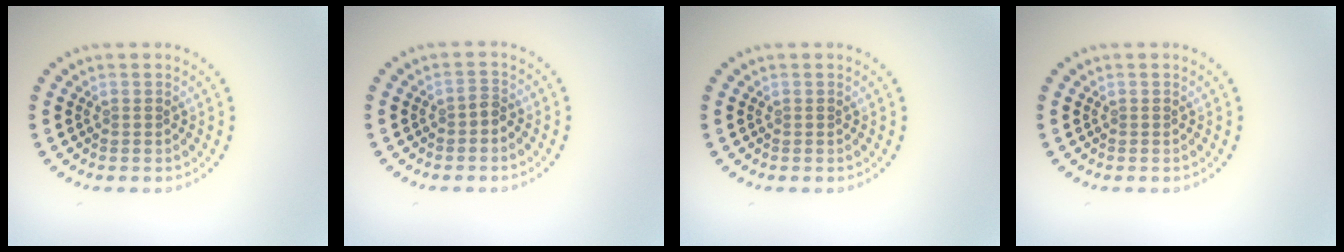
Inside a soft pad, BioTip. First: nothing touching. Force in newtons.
{"total": 1.0, "press": 0.8, "slide": 0.6}
{"total": 0.0}
{"total": 0.0}